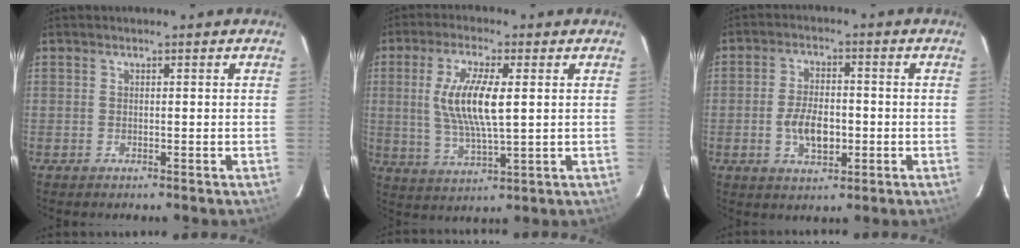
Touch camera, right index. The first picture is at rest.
{"total": 10.7, "force": [1.6, 2.8, 10.2], "torque": [-0.202, -0.002, 0.033]}
{"total": 7.6, "force": [-1.7, 4.0, 6.2], "torque": [-0.124, -0.001, -0.026]}